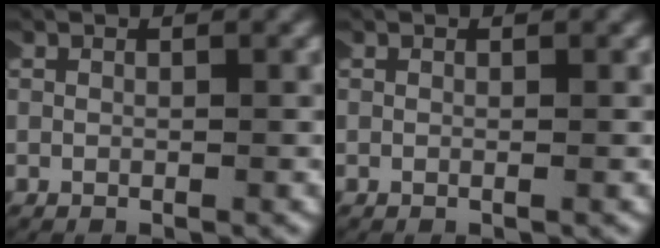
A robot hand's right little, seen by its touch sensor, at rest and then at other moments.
{"total": 0.0}